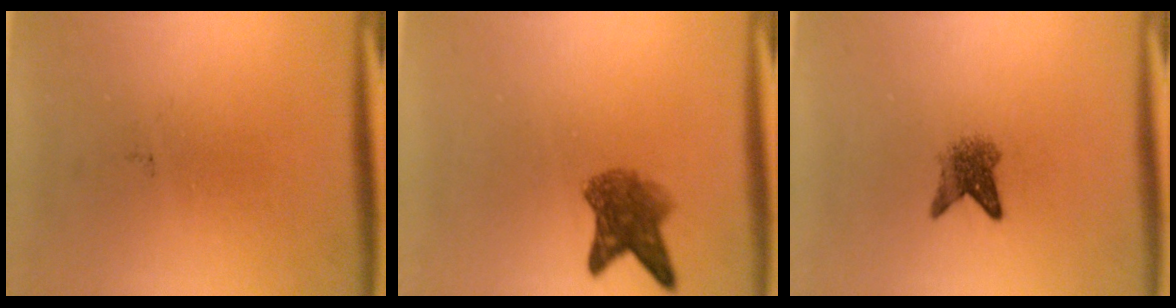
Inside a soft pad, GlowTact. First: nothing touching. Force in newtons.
{"total": 5.3}
{"total": 3.2}